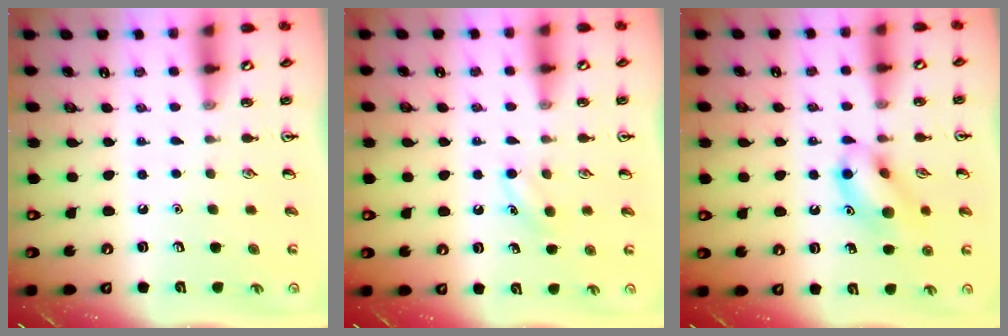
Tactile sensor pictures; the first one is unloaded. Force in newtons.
{"total": 5.1, "press": 4.8, "slide": 1.7}
{"total": 12.8, "press": 12.7, "slide": 1.1}